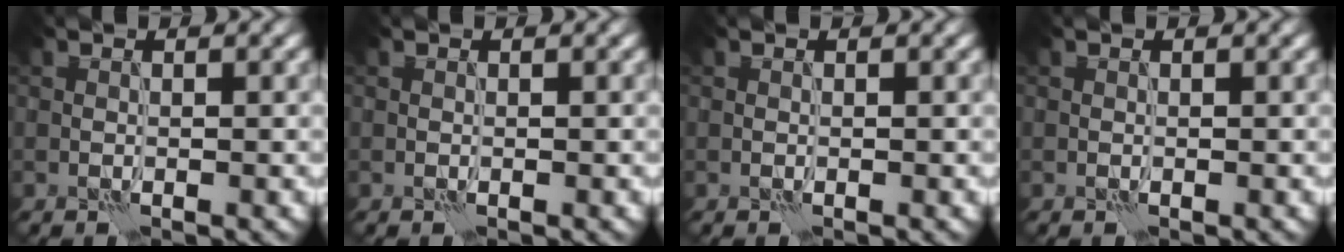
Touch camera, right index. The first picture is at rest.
{"total": 0.0}
{"total": 0.0}
{"total": 0.0}